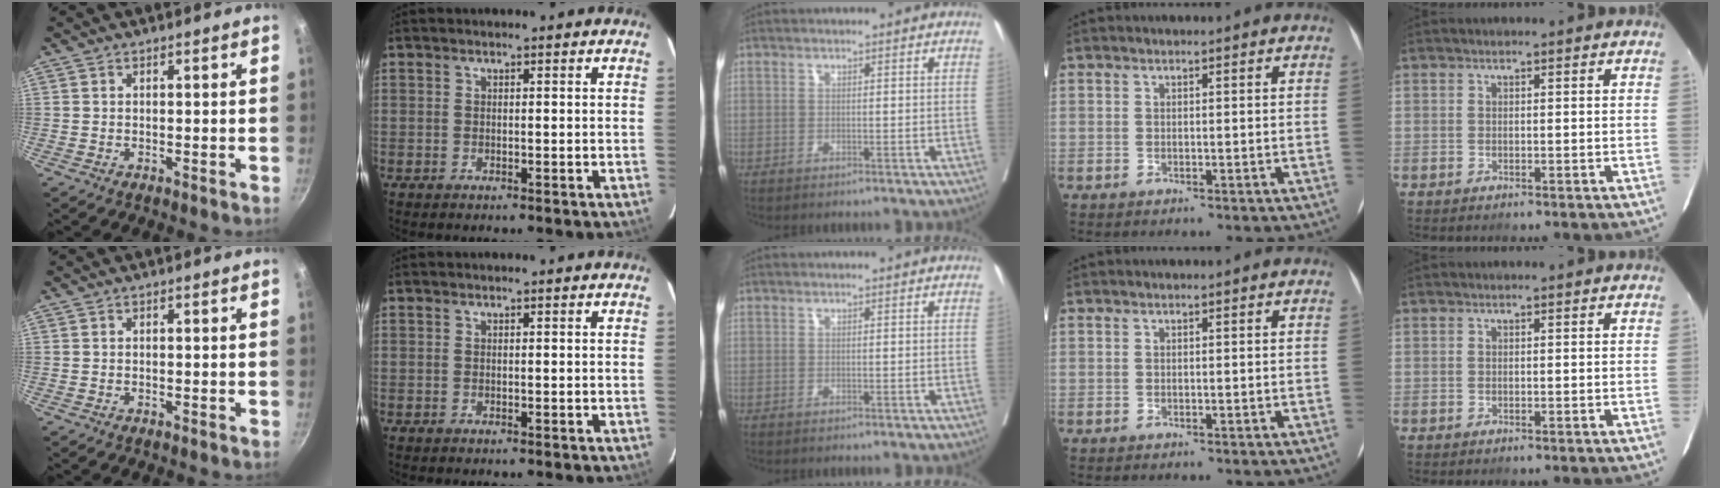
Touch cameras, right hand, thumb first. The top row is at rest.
{}